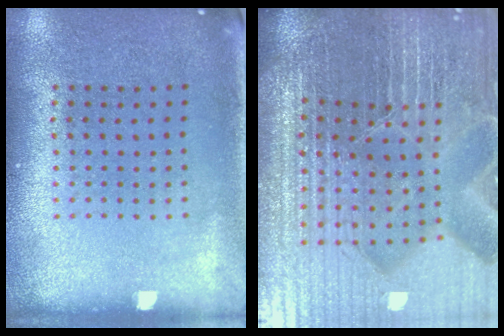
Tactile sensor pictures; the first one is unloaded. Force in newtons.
{"total": 6.9, "press": 6.0, "slide": 3.3}